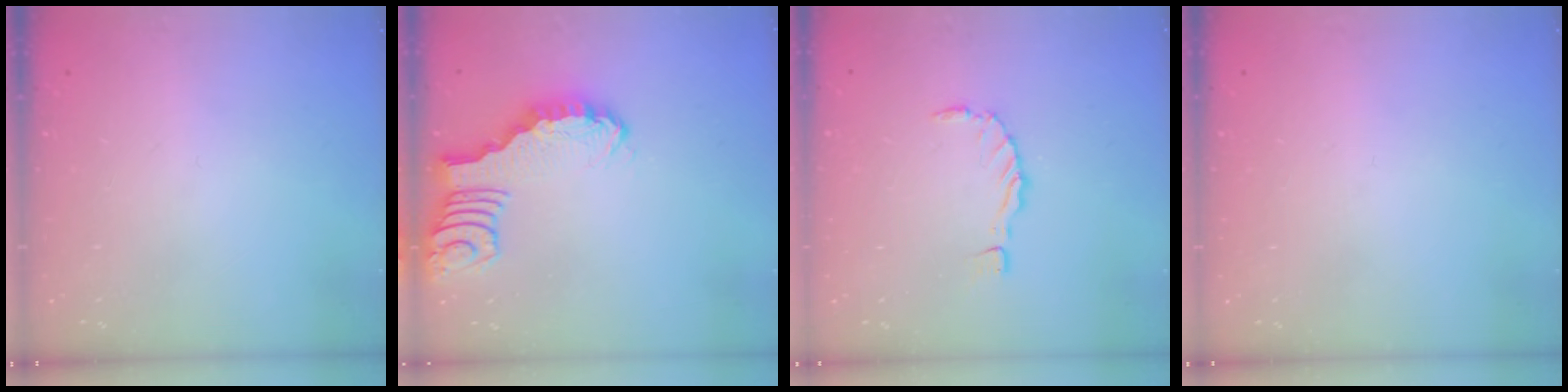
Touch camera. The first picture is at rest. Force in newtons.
{"total": 2.6, "press": 2.6, "slide": 0.4}
{"total": 0.0}
{"total": 0.0}